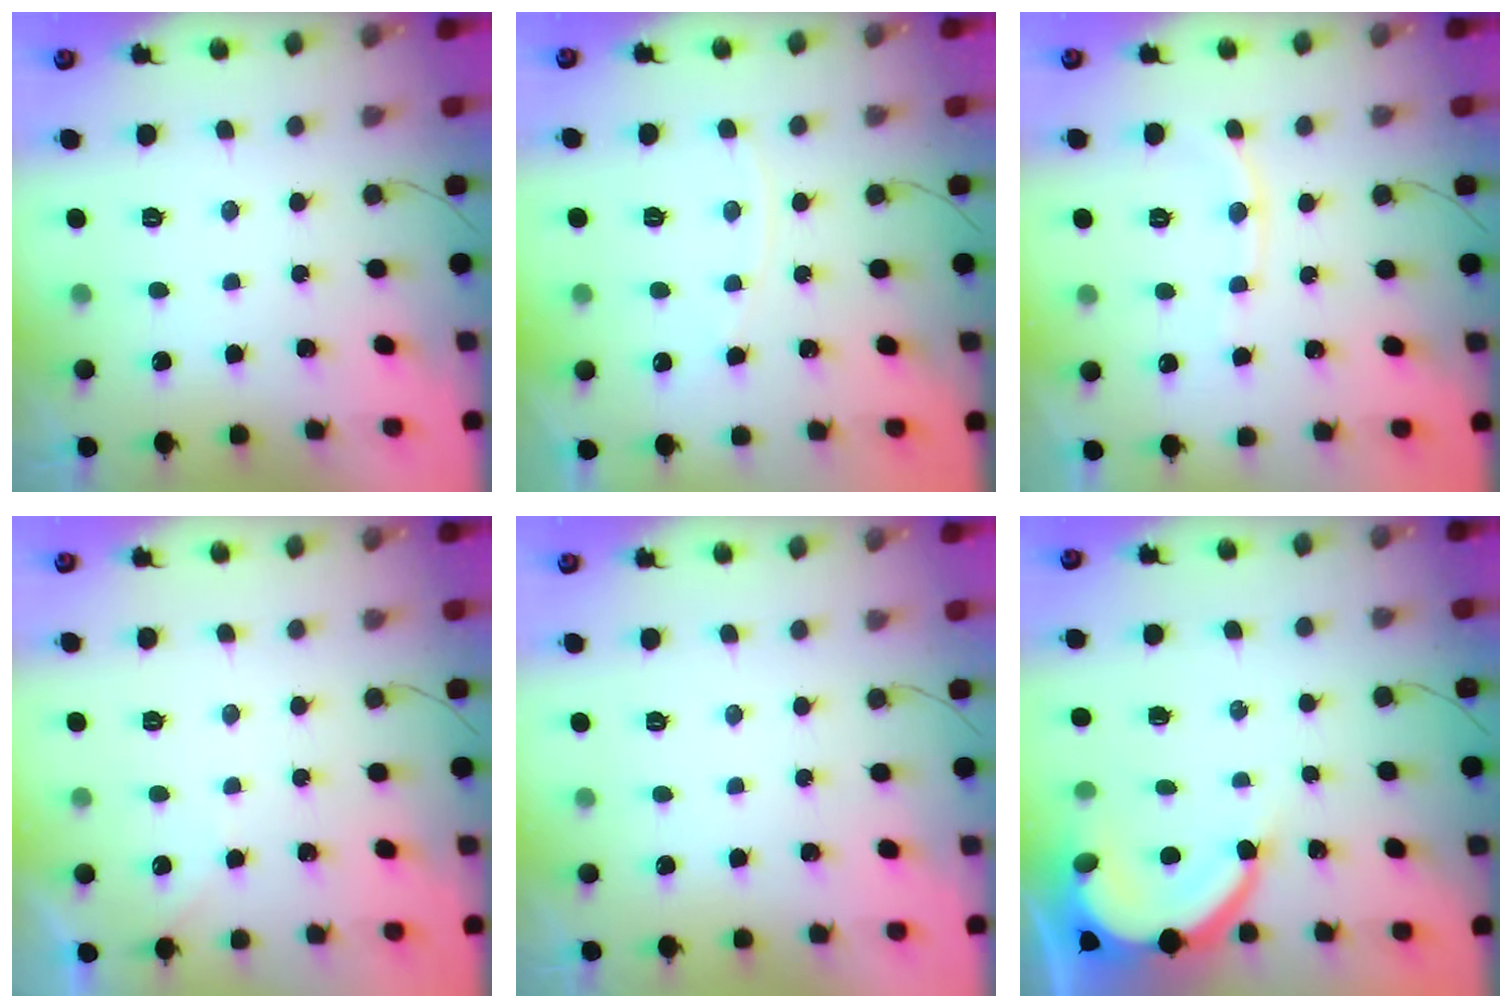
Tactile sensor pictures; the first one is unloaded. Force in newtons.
{"total": 2.0, "press": 2.0, "slide": 0.4}
{"total": 5.7, "press": 5.6, "slide": 0.8}
{"total": 2.5, "press": 2.4, "slide": 0.3}
{"total": 0.0}
{"total": 9.2, "press": 9.2, "slide": 1.0}